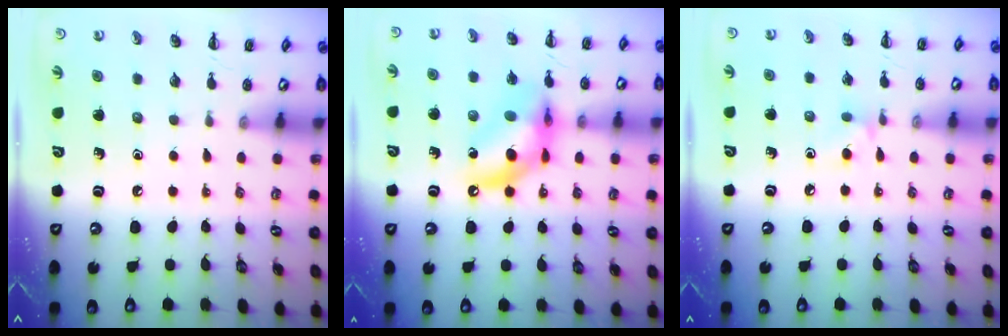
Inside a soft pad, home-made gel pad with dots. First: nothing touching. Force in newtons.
{"total": 12.8, "press": 12.4, "slide": 3.4}
{"total": 5.0, "press": 4.7, "slide": 1.7}